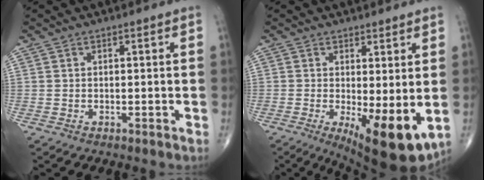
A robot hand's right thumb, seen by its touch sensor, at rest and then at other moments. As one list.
[{"total": 11.1, "force": [-1.8, 3.8, 10.3], "torque": [-0.149, -0.028, -0.015]}]